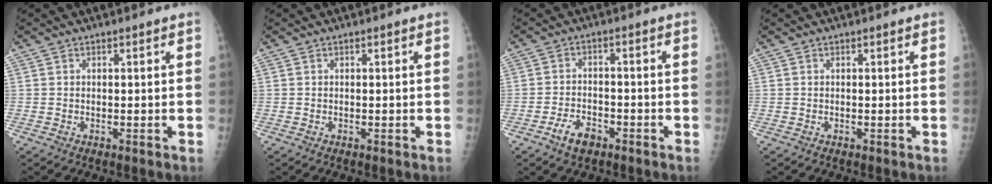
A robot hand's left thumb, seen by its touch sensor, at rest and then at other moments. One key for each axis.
{"total": 0.0}
{"total": 5.4, "fx": -3.5, "fy": 2.9, "fz": 2.9, "tx": -0.049, "ty": 0.025, "tz": -0.059}
{"total": 0.0}